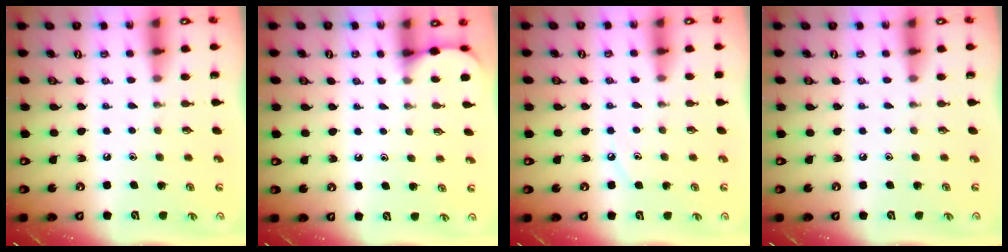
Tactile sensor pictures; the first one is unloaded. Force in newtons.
{"total": 2.4, "press": 2.4, "slide": 0.2}
{"total": 3.4, "press": 3.3, "slide": 0.3}
{"total": 0.0}